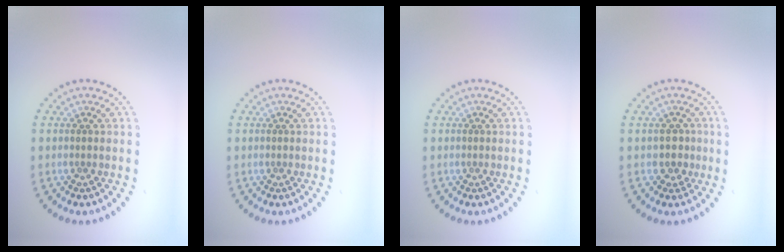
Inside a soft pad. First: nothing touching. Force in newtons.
{"total": 0.0}
{"total": 0.0}
{"total": 1.7, "press": 1.3, "slide": 1.1}